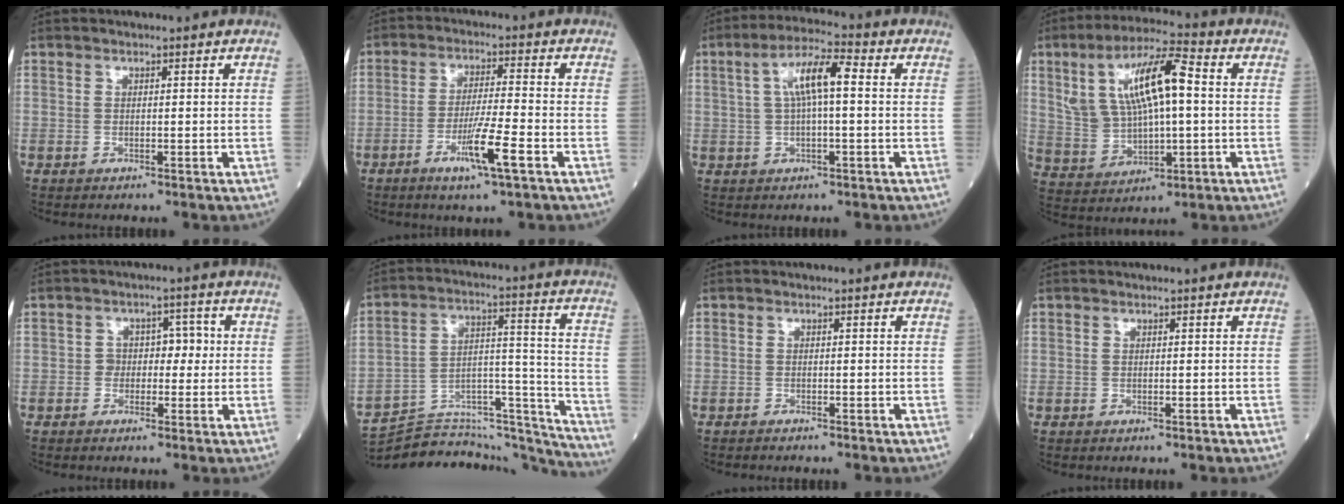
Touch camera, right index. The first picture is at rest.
{"total": 7.3, "force": [-3.4, -0.2, 6.5], "torque": [-0.119, -0.012, -0.062]}
{"total": 7.6, "force": [1.3, 1.4, 7.3], "torque": [-0.140, 0.025, 0.022]}
{"total": 13.8, "force": [3.2, 4.4, 12.7], "torque": [-0.255, 0.028, 0.062]}
{"total": 4.1, "force": [0.0, 2.9, 2.8], "torque": [-0.029, 0.023, -0.002]}
{"total": 24.4, "force": [-23.8, 2.7, 4.9], "torque": [-0.064, 0.051, -0.346]}
{"total": 0.8, "force": [-0.8, -0.1, 0.2], "torque": [-0.005, 0.000, -0.015]}
{"total": 0.0}